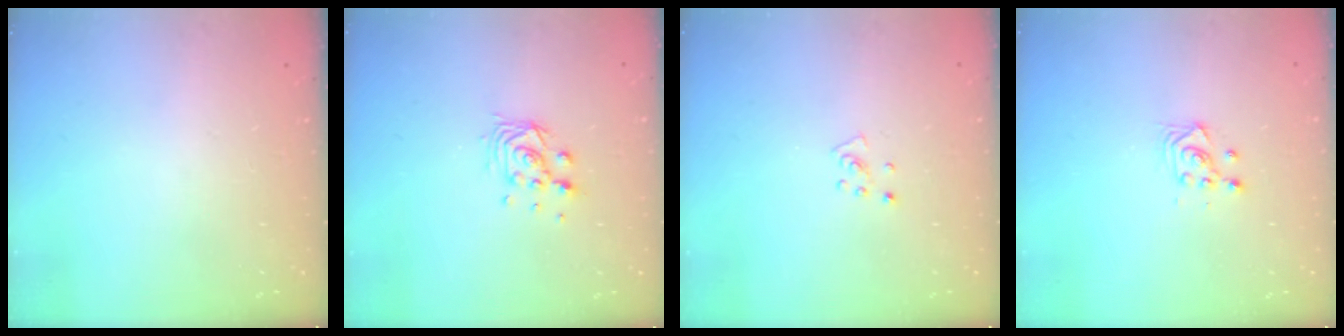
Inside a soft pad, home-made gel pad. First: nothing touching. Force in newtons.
{"total": 8.3, "press": 8.3, "slide": 0.5}
{"total": 3.8, "press": 3.8, "slide": 0.4}
{"total": 3.4, "press": 3.1, "slide": 1.2}